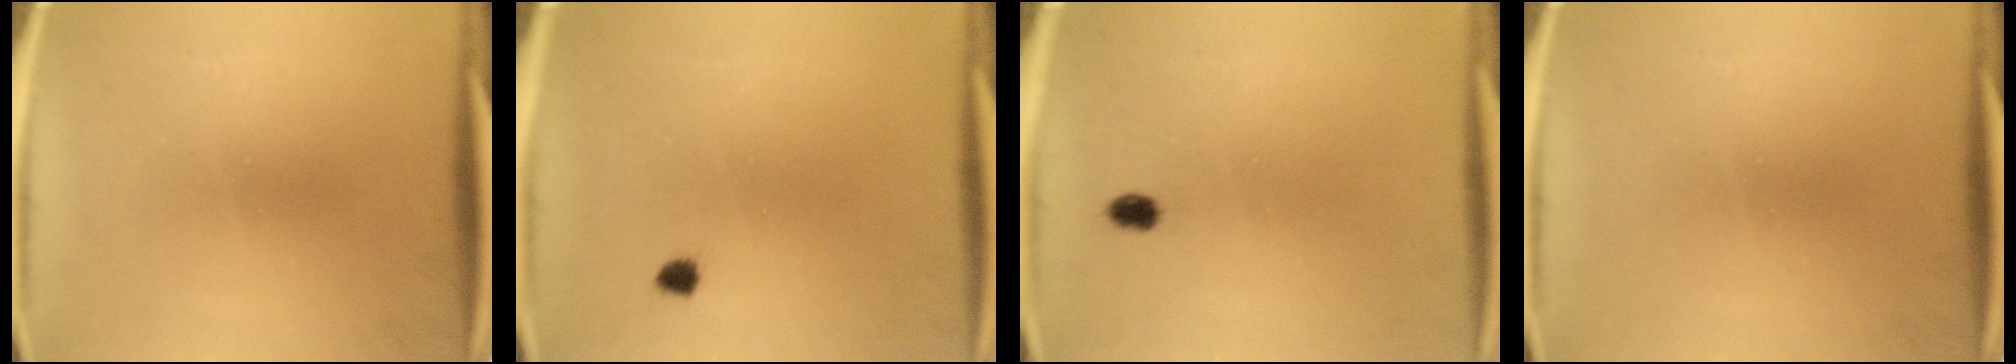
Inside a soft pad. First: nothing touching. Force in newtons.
{"total": 1.2}
{"total": 1.9}
{"total": 0.0}